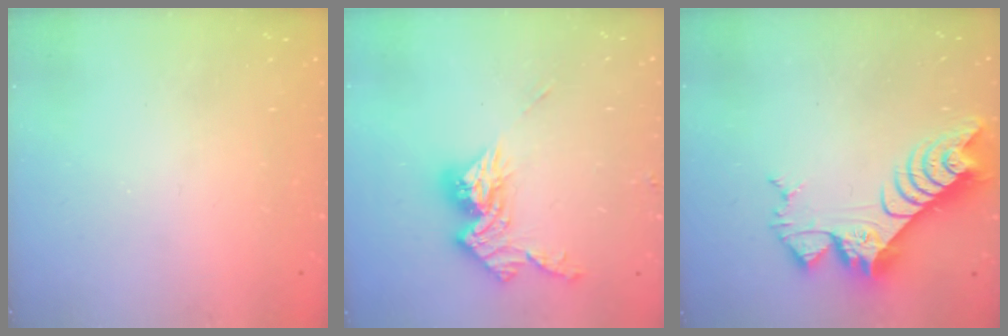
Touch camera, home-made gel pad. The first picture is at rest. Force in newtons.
{"total": 12.8, "press": 12.7, "slide": 1.1}
{"total": 10.6, "press": 10.6, "slide": 0.9}